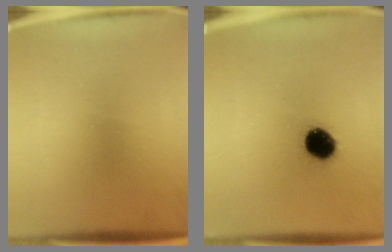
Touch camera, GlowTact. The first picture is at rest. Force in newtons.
{"total": 6.3}